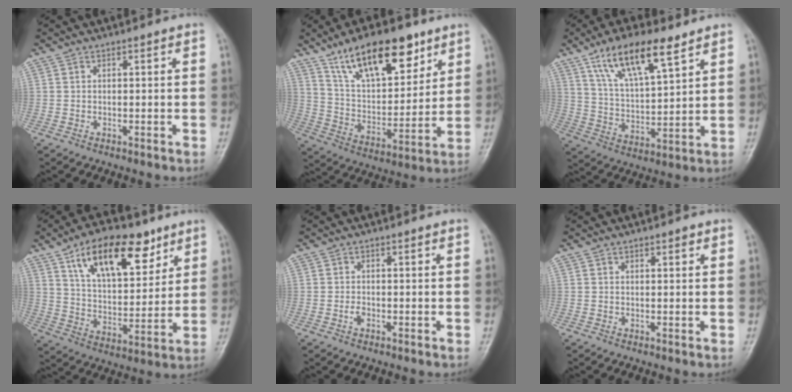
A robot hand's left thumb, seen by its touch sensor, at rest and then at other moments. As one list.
[{"total": 19.0, "force": [11.8, 8.3, 12.3], "torque": [-0.155, -0.050, 0.212]}, {"total": 14.9, "force": [9.0, 5.0, 10.7], "torque": [-0.170, -0.031, 0.168]}, {"total": 18.0, "force": [10.0, 8.7, 12.1], "torque": [-0.154, -0.039, 0.172]}, {"total": 1.2, "force": [-0.5, 0.8, 0.8], "torque": [-0.012, 0.001, -0.012]}, {"total": 1.1, "force": [0.6, 0.5, 0.7], "torque": [-0.001, -0.001, 0.007]}]